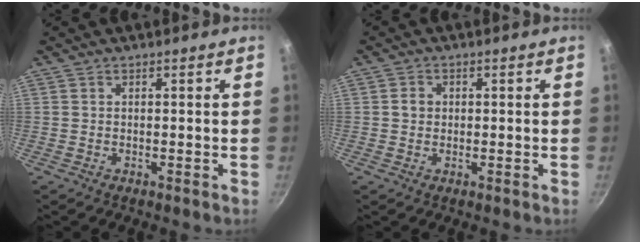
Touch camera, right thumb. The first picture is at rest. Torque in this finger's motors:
{"motor_torque": [-0.21, 0.55, 0.46, -0.30, 0.03]}